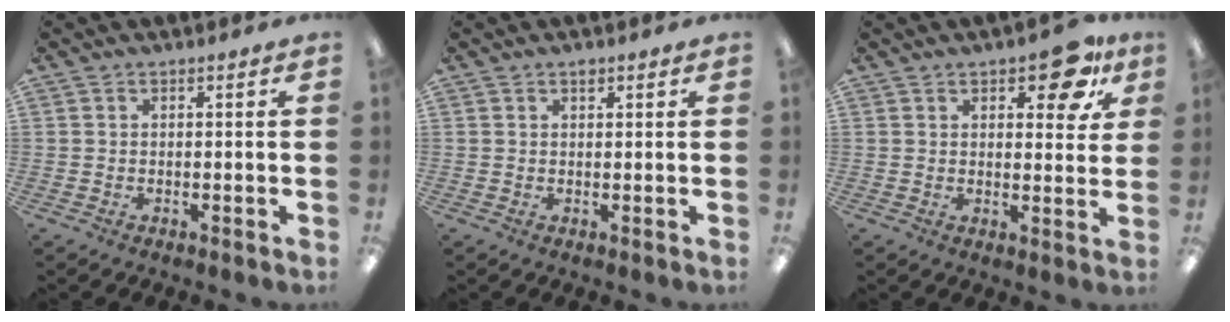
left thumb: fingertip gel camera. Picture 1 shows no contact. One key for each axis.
{"total": 0.9, "fx": 0.7, "fy": 0.4, "fz": 0.3, "tx": 0.000, "ty": -0.004, "tz": 0.011}
{"total": 9.7, "fx": 5.7, "fy": 4.2, "fz": 6.6, "tx": -0.068, "ty": -0.025, "tz": 0.090}